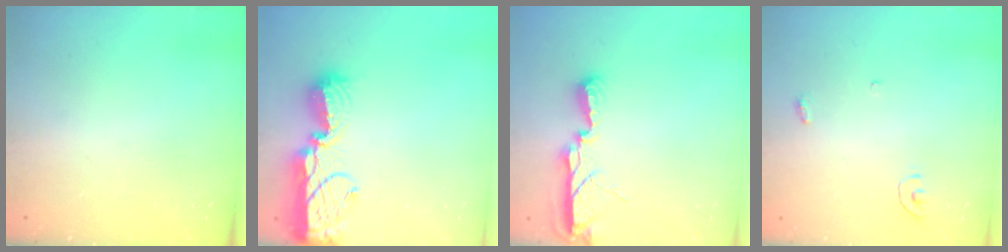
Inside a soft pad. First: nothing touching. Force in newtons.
{"total": 14.4, "press": 14.3, "slide": 1.7}
{"total": 7.5, "press": 7.5, "slide": 0.8}
{"total": 3.6, "press": 3.5, "slide": 0.4}